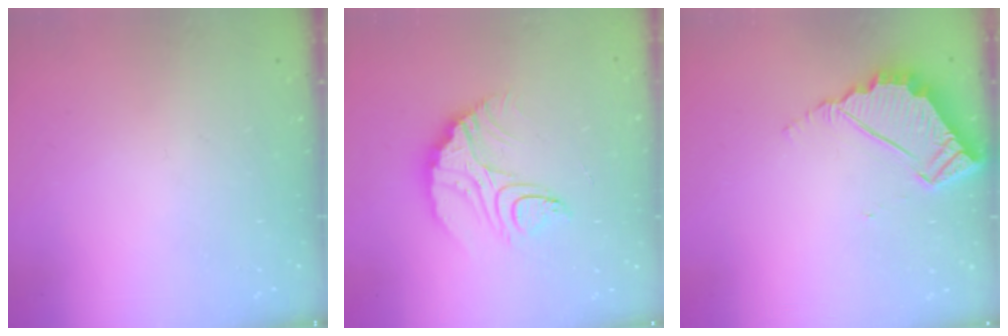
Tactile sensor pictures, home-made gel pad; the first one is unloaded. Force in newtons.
{"total": 12.3, "press": 12.2, "slide": 1.1}
{"total": 4.9, "press": 4.9, "slide": 0.2}